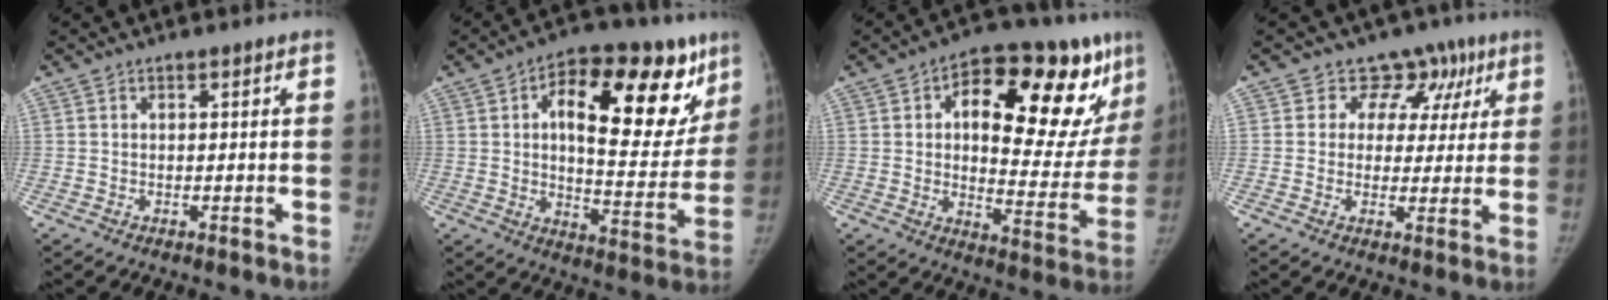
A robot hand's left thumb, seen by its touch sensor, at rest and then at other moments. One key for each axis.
{"total": 24.6, "fx": 9.8, "fy": 11.5, "fz": 19.5, "tx": -0.225, "ty": -0.011, "tz": 0.142}
{"total": 26.3, "fx": 11.1, "fy": 11.6, "fz": 20.8, "tx": -0.242, "ty": -0.004, "tz": 0.162}
{"total": 8.6, "fx": 4.5, "fy": 7.2, "fz": 1.7, "tx": 0.036, "ty": -0.002, "tz": 0.050}